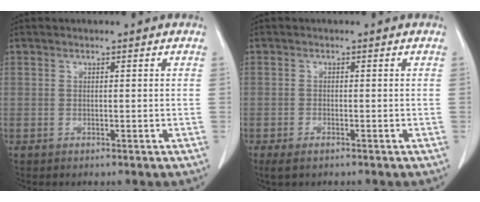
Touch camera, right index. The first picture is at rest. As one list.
[{"total": 2.5, "force": [-1.7, 0.9, 1.5], "torque": [-0.029, -0.004, -0.024]}]